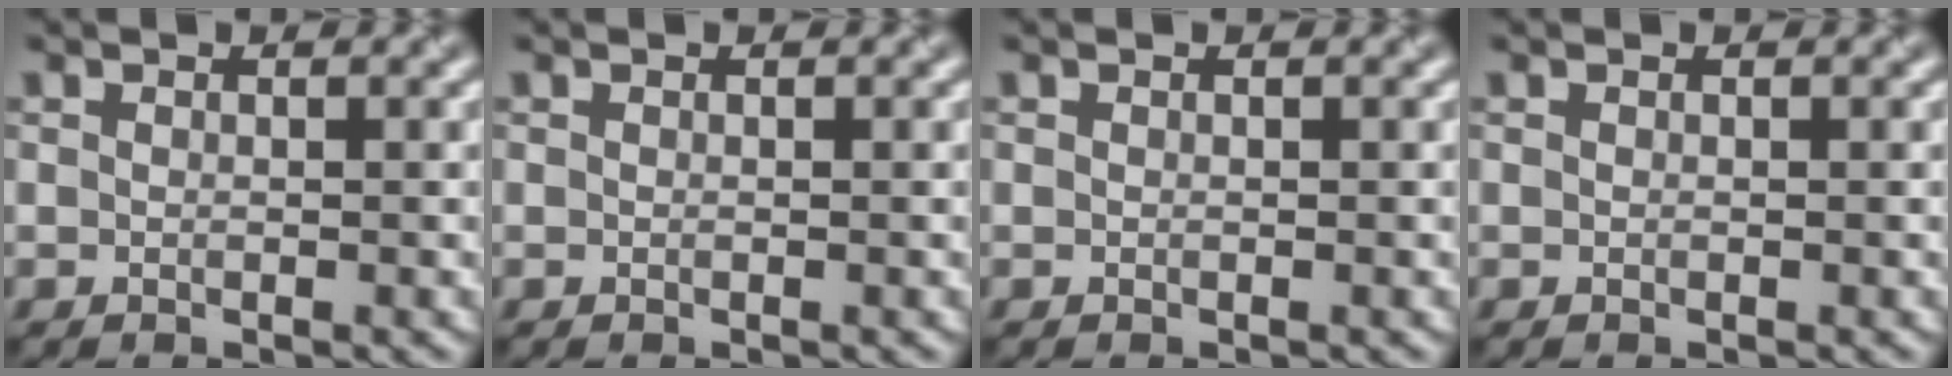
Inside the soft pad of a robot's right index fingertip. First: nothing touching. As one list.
[{"total": 0.0}, {"total": 0.0}, {"total": 0.0}]